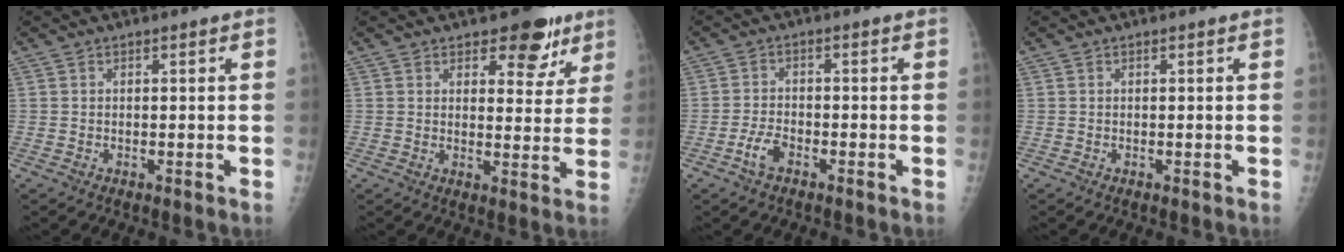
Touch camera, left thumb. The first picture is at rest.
{"total": 8.5, "force": [5.6, 4.5, 4.5], "torque": [-0.015, -0.028, 0.073]}
{"total": 3.5, "force": [-2.1, 1.7, 2.3], "torque": [-0.048, 0.014, -0.041]}
{"total": 0.0}